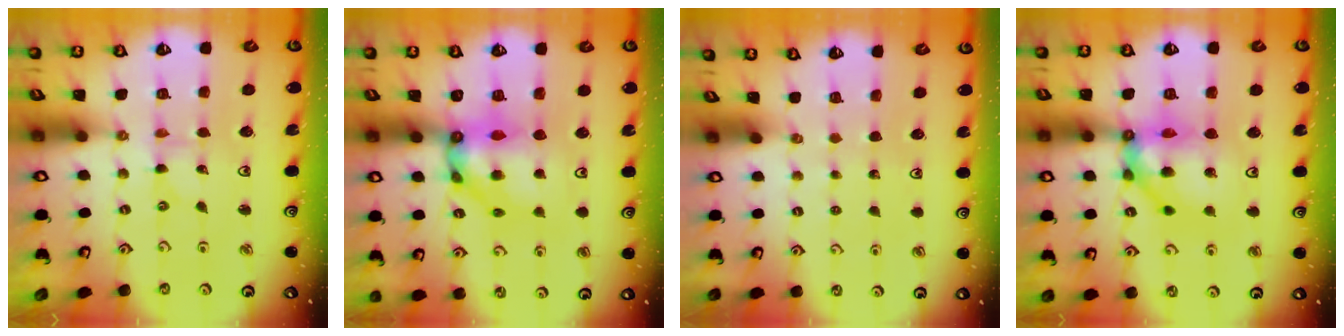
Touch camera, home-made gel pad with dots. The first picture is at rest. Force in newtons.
{"total": 10.4, "press": 10.3, "slide": 1.3}
{"total": 0.0}
{"total": 12.8, "press": 12.6, "slide": 2.3}